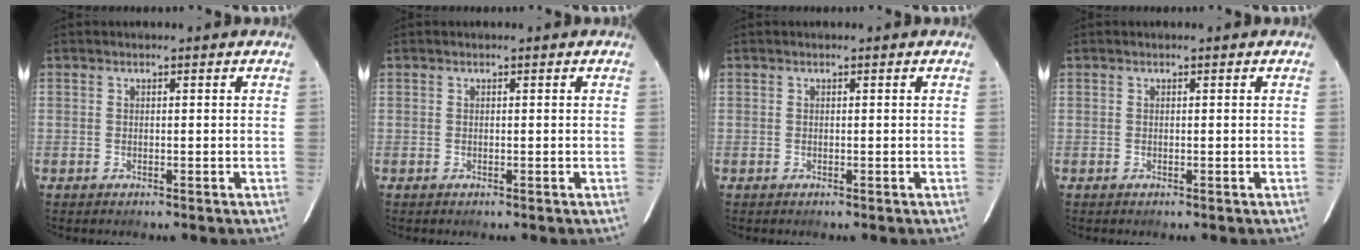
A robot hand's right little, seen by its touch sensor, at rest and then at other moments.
{"total": 0.0}
{"total": 0.0}
{"total": 0.0}